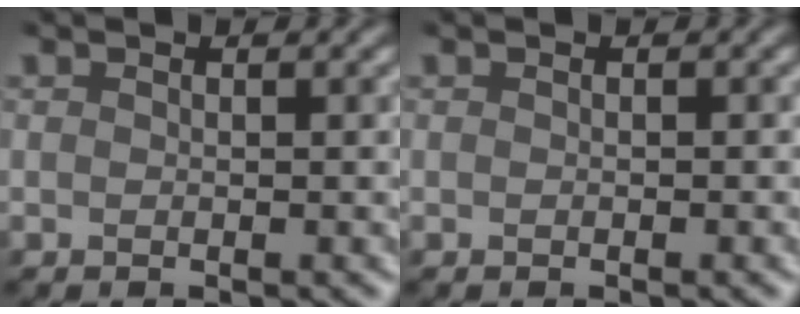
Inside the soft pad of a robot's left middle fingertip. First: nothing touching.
{"total": 0.0}